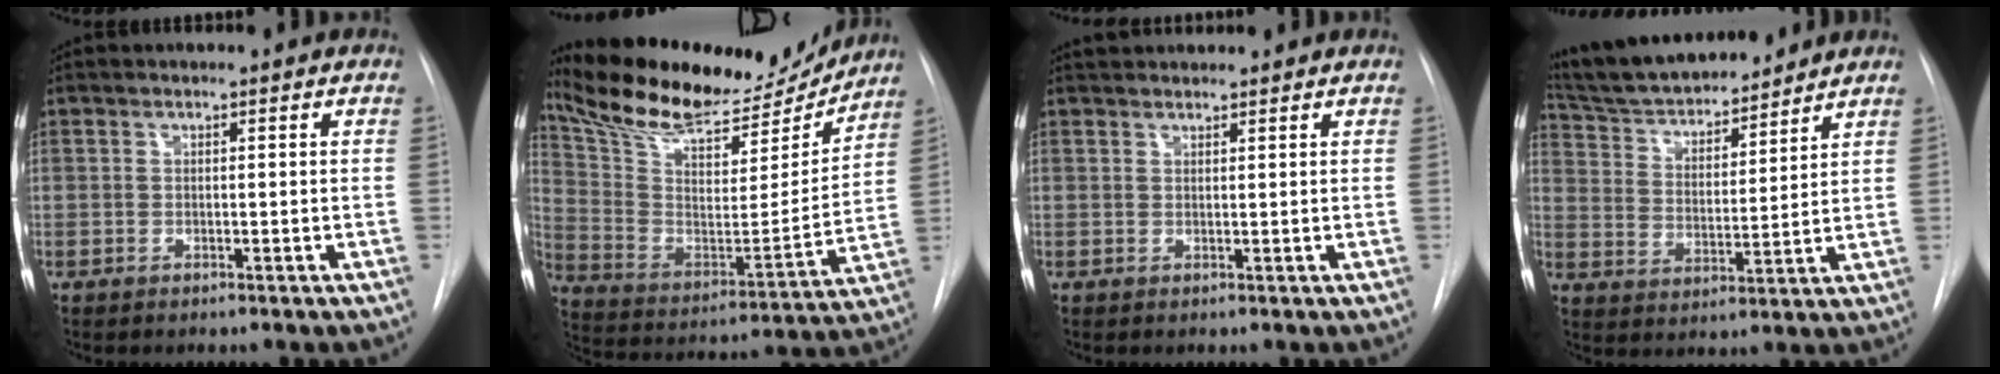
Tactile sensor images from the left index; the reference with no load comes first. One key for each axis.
{"total": 22.6, "fx": 20.3, "fy": 5.5, "fz": 8.1, "tx": -0.149, "ty": -0.017, "tz": 0.323}
{"total": 3.4, "fx": 3.2, "fy": 0.8, "fz": 0.9, "tx": -0.013, "ty": 0.033, "tz": 0.048}
{"total": 16.1, "fx": 14.5, "fy": 3.2, "fz": 6.0, "tx": -0.103, "ty": 0.016, "tz": 0.248}